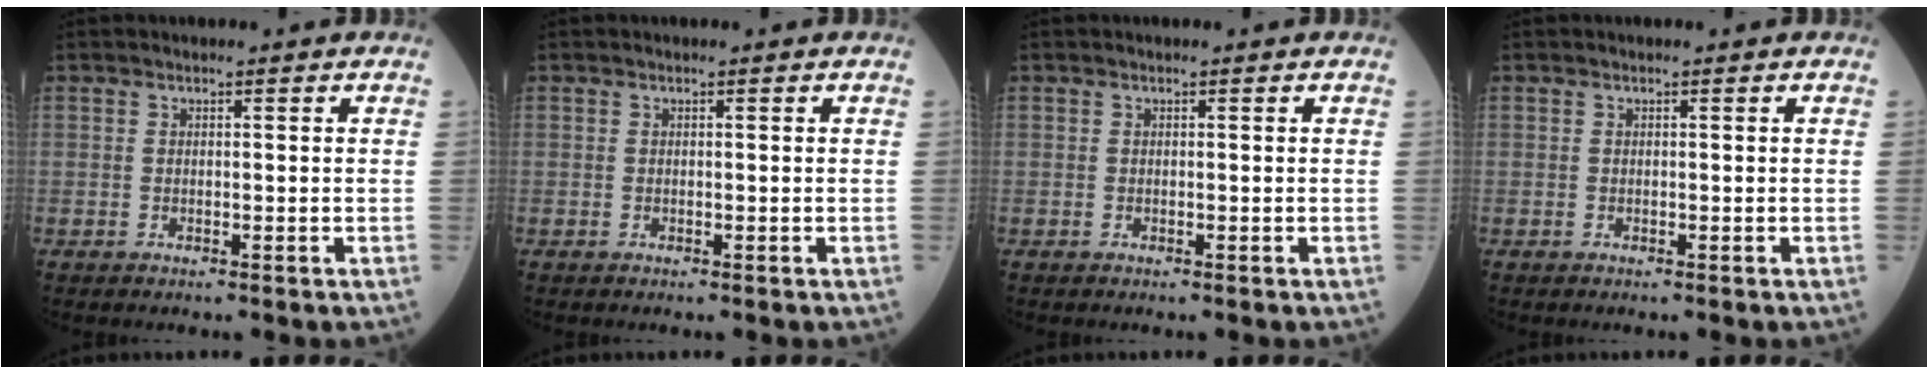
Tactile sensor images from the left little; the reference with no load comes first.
{"total": 0.0}
{"total": 0.0}
{"total": 0.0}